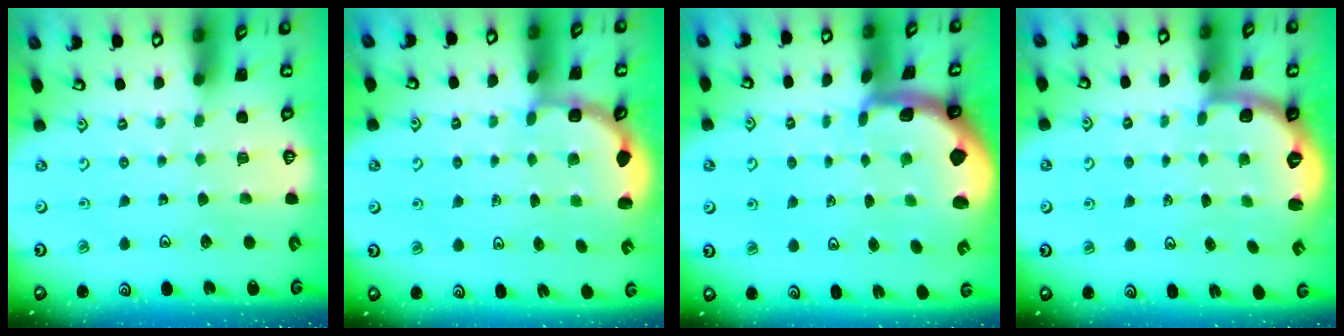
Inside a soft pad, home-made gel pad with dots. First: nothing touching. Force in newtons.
{"total": 3.1, "press": 2.5, "slide": 1.9}
{"total": 1.9, "press": 1.9, "slide": 0.4}
{"total": 2.6, "press": 1.6, "slide": 2.1}